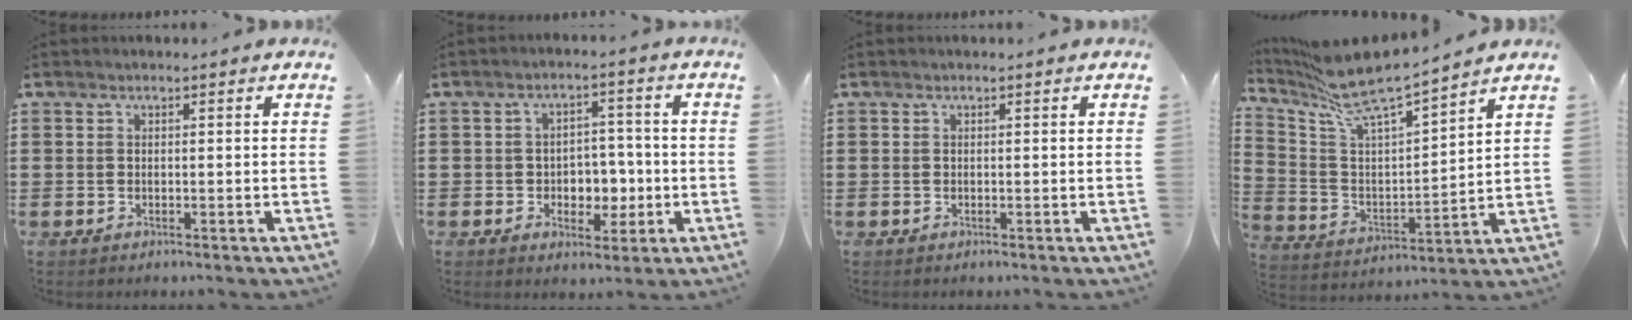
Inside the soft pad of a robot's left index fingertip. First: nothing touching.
{"total": 5.0, "force": [-1.0, 4.1, 2.6], "torque": [-0.046, 0.007, -0.025]}
{"total": 0.0}
{"total": 9.1, "force": [7.9, 0.9, 4.4], "torque": [-0.122, -0.052, 0.133]}